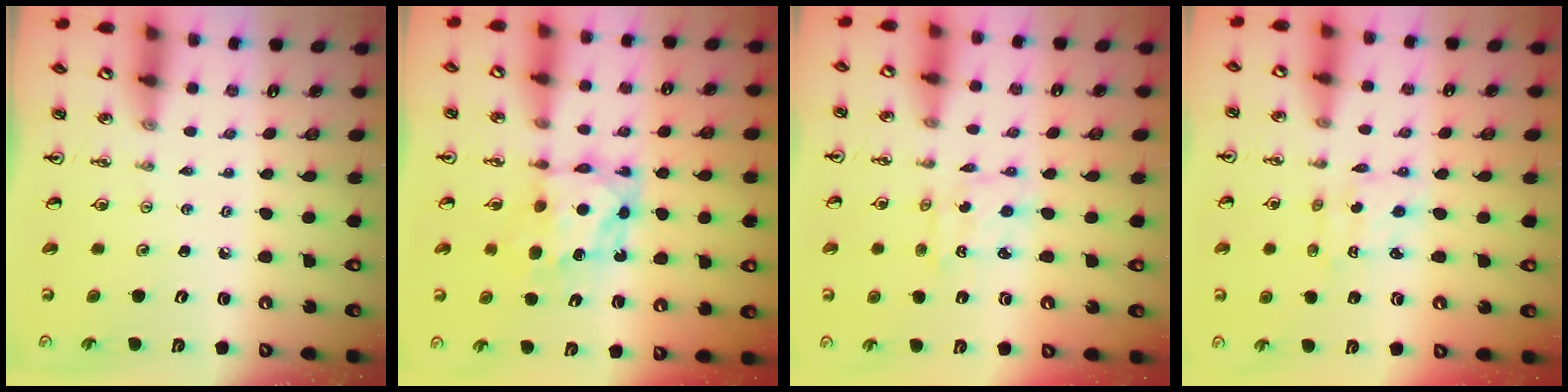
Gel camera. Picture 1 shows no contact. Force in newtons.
{"total": 7.5, "press": 7.5, "slide": 0.6}
{"total": 1.7, "press": 1.7, "slide": 0.0}
{"total": 2.3, "press": 2.3, "slide": 0.1}